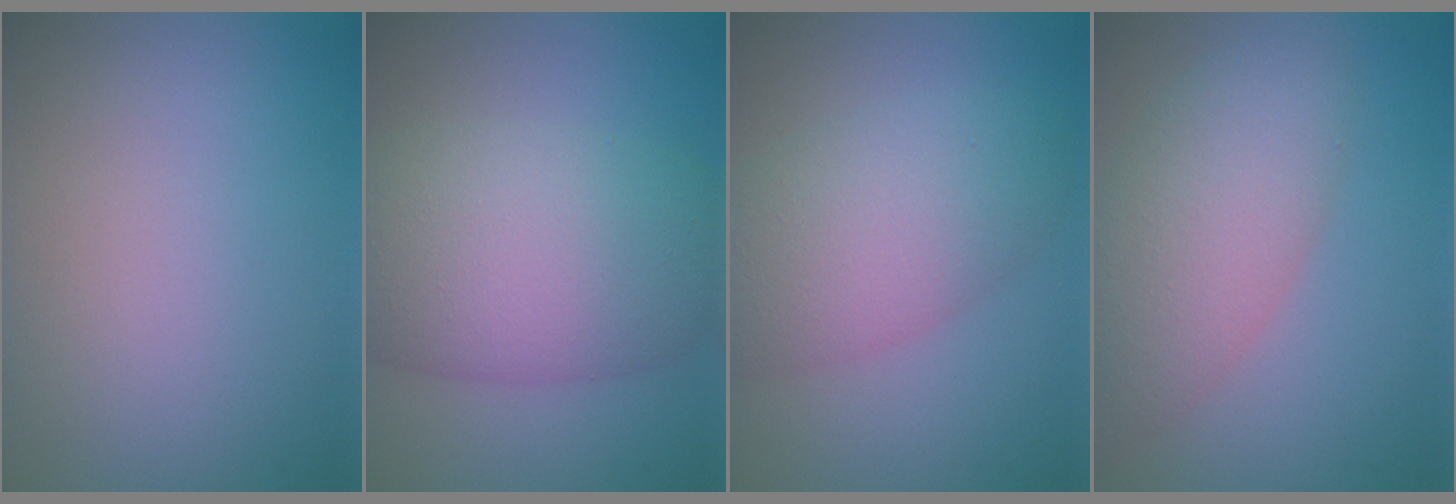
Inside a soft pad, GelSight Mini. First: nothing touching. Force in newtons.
{"total": 10.4, "press": 10.4, "slide": 0.3}
{"total": 6.8, "press": 6.8, "slide": 0.2}
{"total": 6.4, "press": 6.4, "slide": 0.4}